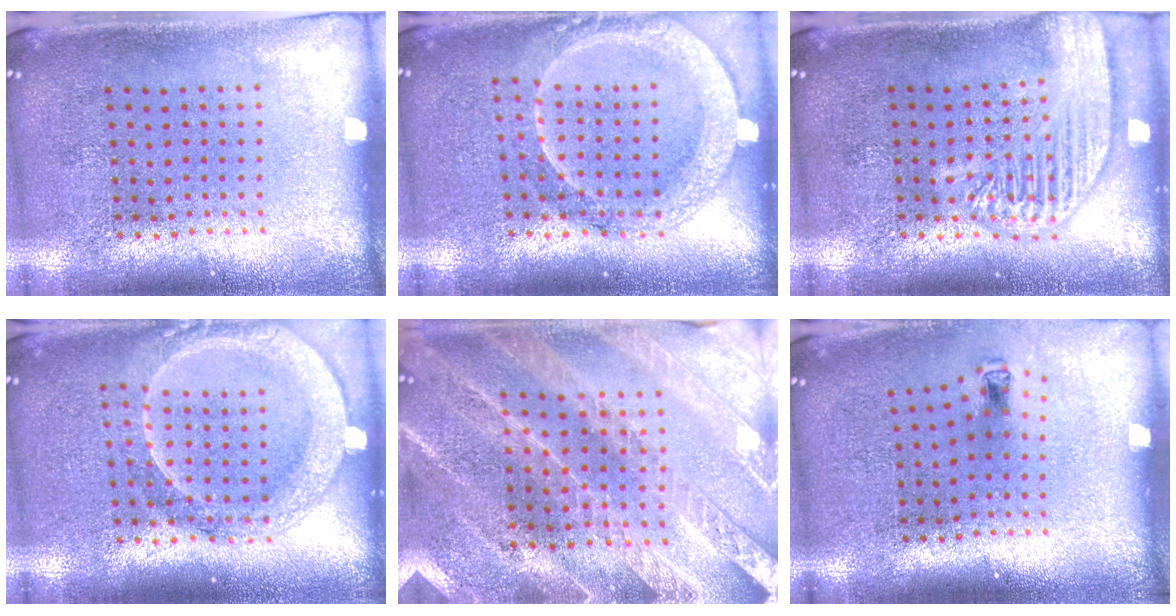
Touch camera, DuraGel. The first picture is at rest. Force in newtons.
{"total": 2.0, "press": 1.8, "slide": 0.7}
{"total": 3.6, "press": 3.6, "slide": 0.4}
{"total": 2.1, "press": 1.9, "slide": 0.9}
{"total": 2.4, "press": 2.4, "slide": 0.4}
{"total": 0.6, "press": 0.3, "slide": 0.5}